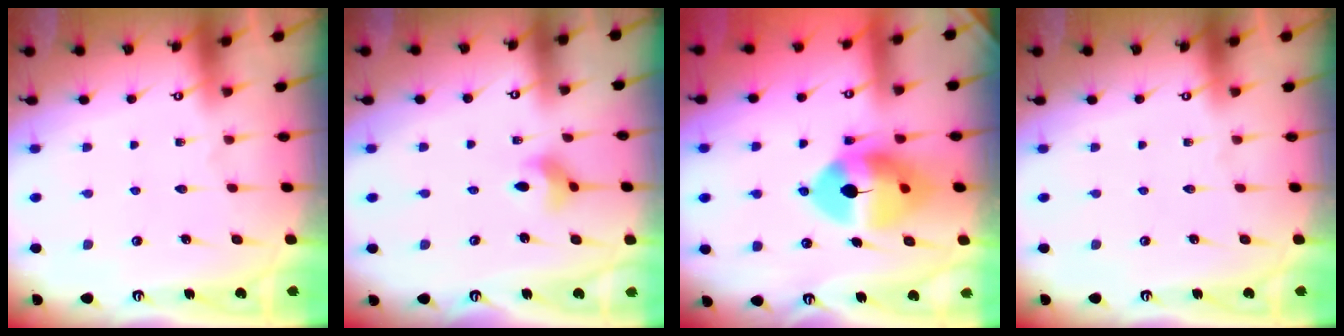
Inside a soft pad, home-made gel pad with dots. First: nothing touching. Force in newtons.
{"total": 3.8, "press": 3.8, "slide": 0.5}
{"total": 12.1, "press": 11.9, "slide": 2.0}
{"total": 0.0}